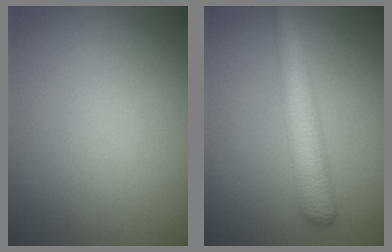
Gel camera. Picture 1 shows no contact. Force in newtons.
{"total": 5.0, "press": 5.0, "slide": 0.2}